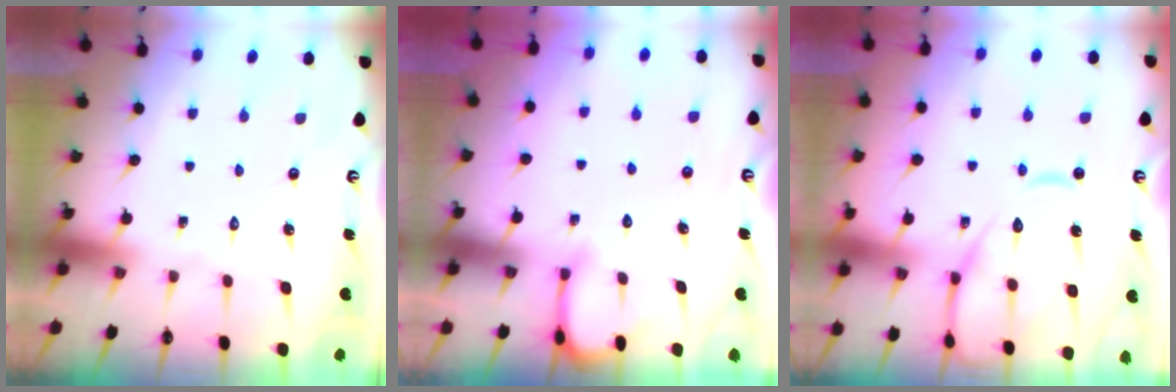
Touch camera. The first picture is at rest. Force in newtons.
{"total": 5.5, "press": 5.5, "slide": 0.4}
{"total": 12.5, "press": 12.5, "slide": 1.2}